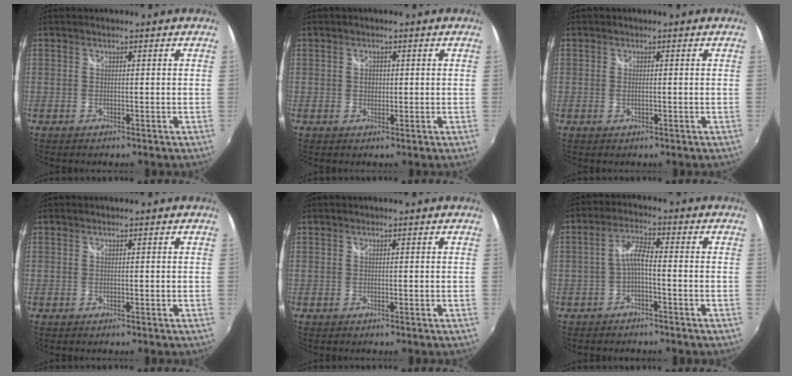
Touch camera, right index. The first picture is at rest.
{"total": 1.5, "force": [-0.1, 1.4, 0.6], "torque": [-0.009, 0.002, -0.003]}
{"total": 1.2, "force": [-0.1, 0.5, 1.1], "torque": [-0.021, -0.002, -0.002]}
{"total": 0.0}
{"total": 0.0}
{"total": 3.8, "force": [-1.8, 0.5, 3.3], "torque": [-0.073, 0.010, -0.035]}